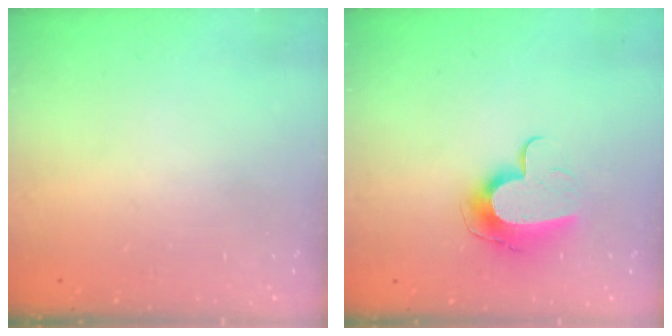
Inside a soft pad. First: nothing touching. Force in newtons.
{"total": 10.5, "press": 10.5, "slide": 0.5}